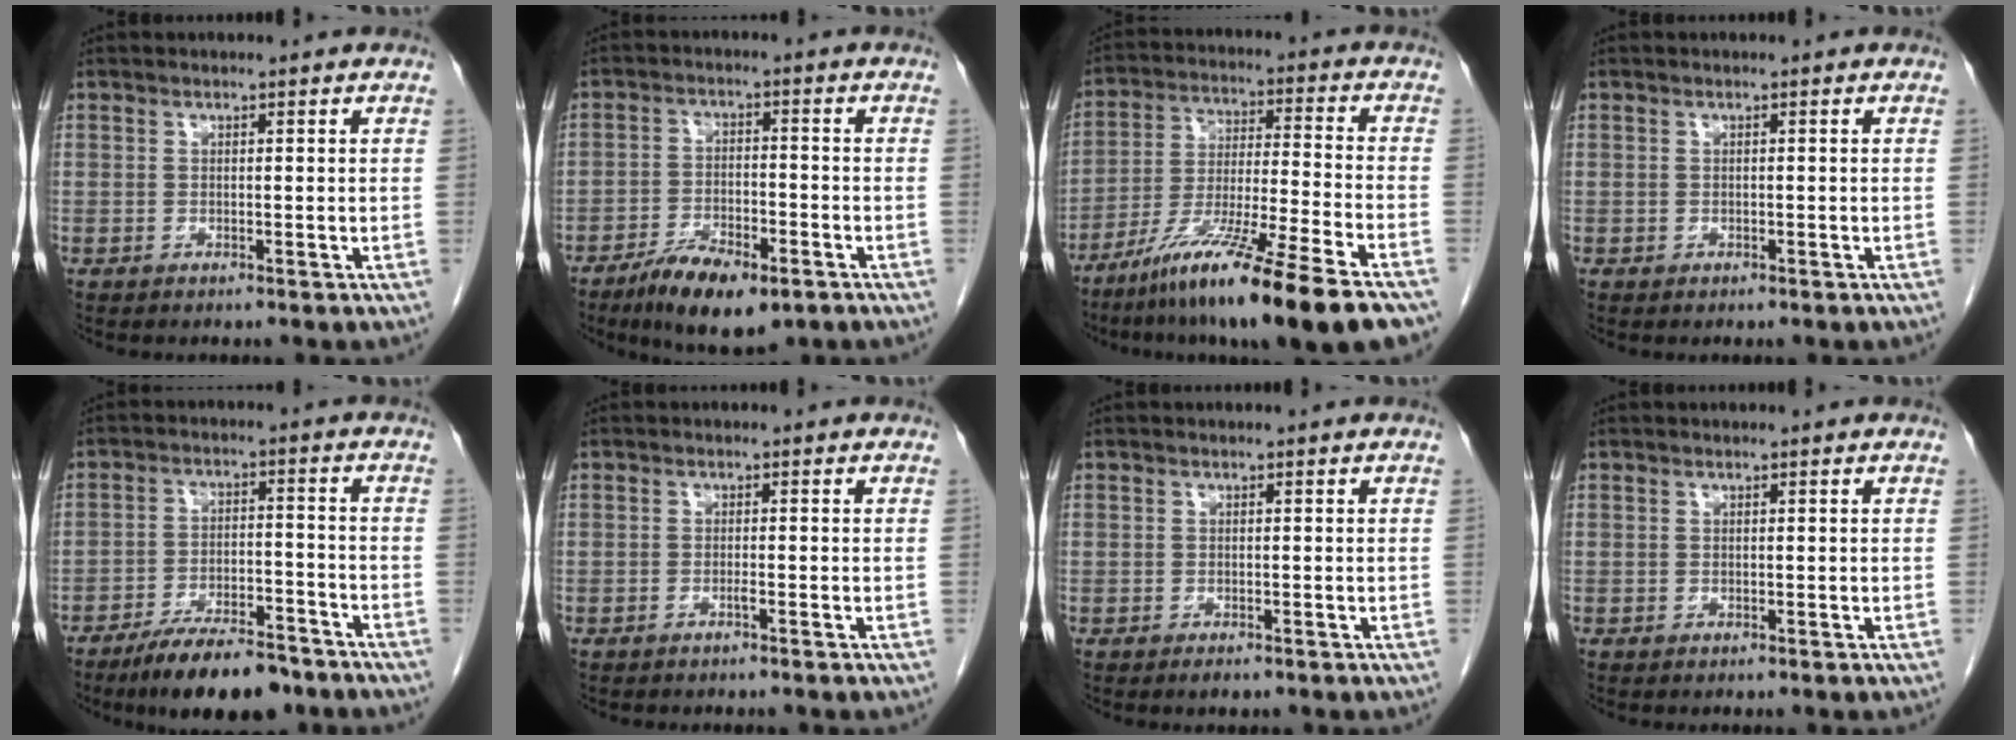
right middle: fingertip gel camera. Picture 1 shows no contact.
{"total": 9.6, "force": [-6.2, 3.1, 6.7], "torque": [-0.116, -0.012, -0.099]}
{"total": 19.8, "force": [-14.1, -0.4, 13.9], "torque": [-0.217, -0.048, -0.239]}
{"total": 0.0}
{"total": 11.8, "force": [-9.3, 3.0, 6.5], "torque": [-0.100, -0.006, -0.152]}
{"total": 0.8, "force": [-0.5, -0.1, 0.6], "torque": [-0.013, 0.001, -0.010]}
{"total": 1.1, "force": [-0.7, 0.5, 0.6], "torque": [-0.013, -0.002, -0.007]}
{"total": 0.0}